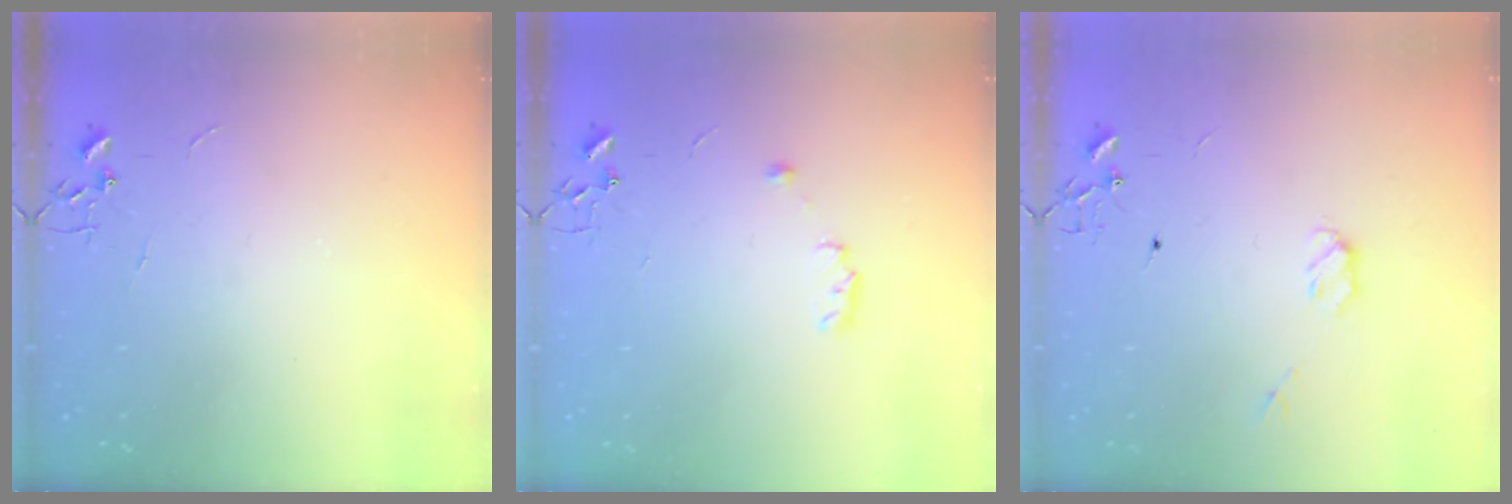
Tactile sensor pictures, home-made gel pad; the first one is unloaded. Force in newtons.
{"total": 6.1, "press": 5.9, "slide": 1.6}
{"total": 3.8, "press": 3.7, "slide": 0.6}